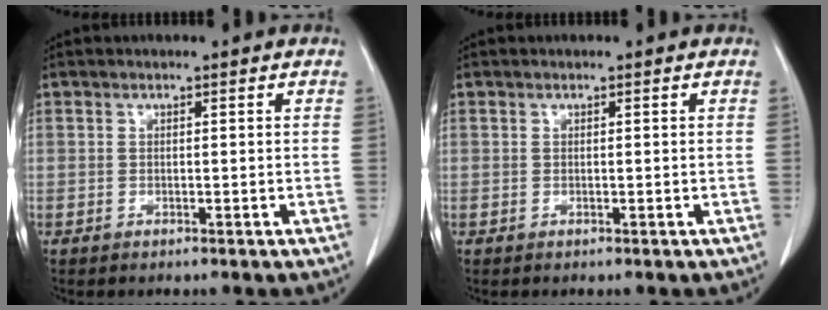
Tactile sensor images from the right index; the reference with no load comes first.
{"total": 0.0}